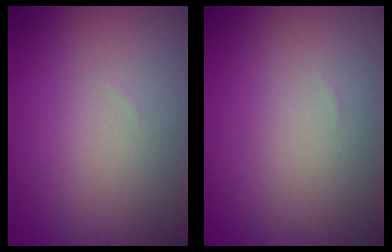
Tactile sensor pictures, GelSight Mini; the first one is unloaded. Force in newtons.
{"total": 0.0}